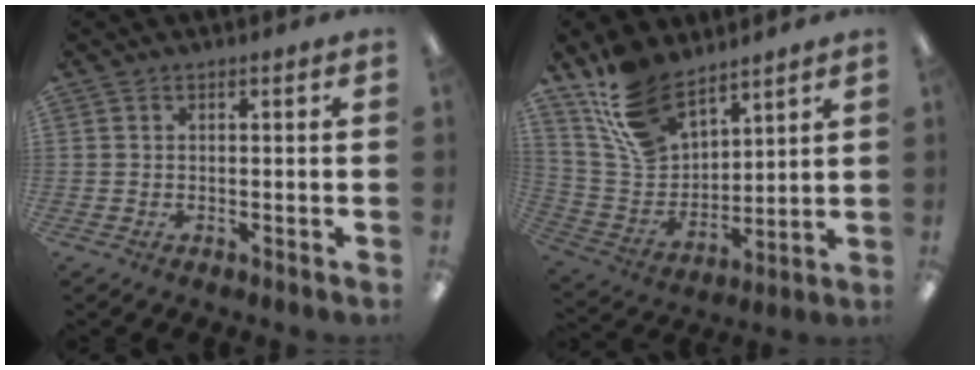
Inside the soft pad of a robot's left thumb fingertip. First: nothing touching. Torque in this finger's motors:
{"motor_torque": [0.21, 0.08, 1.09, -1.68, 0.17]}